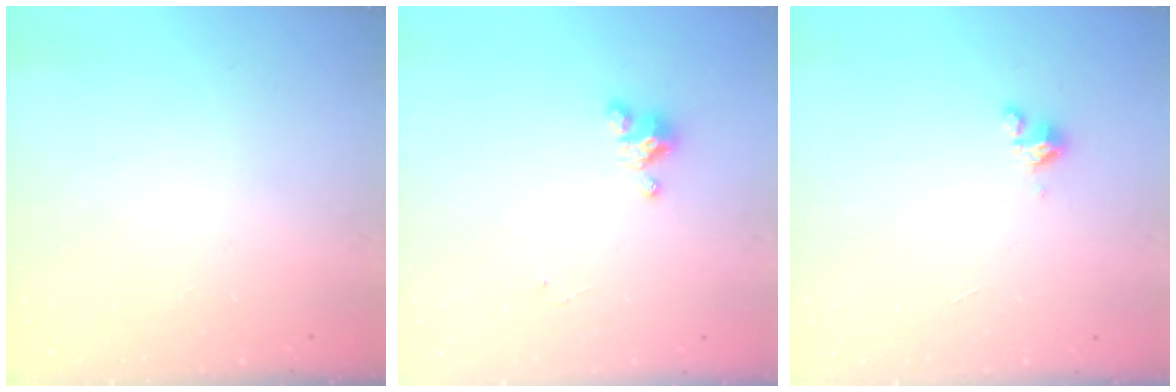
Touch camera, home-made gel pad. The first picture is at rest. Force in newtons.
{"total": 2.7, "press": 2.7, "slide": 0.3}
{"total": 1.8, "press": 1.7, "slide": 0.4}